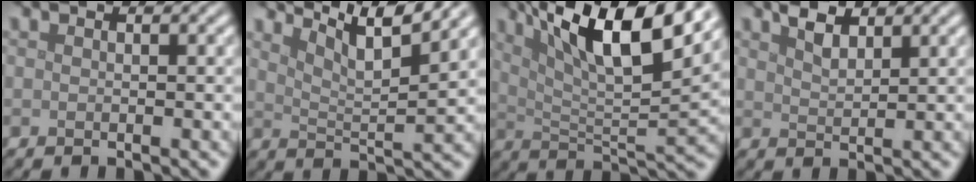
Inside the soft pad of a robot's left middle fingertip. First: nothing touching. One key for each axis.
{"total": 6.8, "fx": 5.3, "fy": 1.1, "fz": 4.0, "tx": -0.072, "ty": 0.006, "tz": 0.072}
{"total": 11.3, "fx": 6.0, "fy": 2.8, "fz": 9.1, "tx": -0.156, "ty": -0.001, "tz": 0.106}
{"total": 2.1, "fx": 1.6, "fy": 0.7, "fz": 1.1, "tx": -0.023, "ty": -0.001, "tz": 0.033}